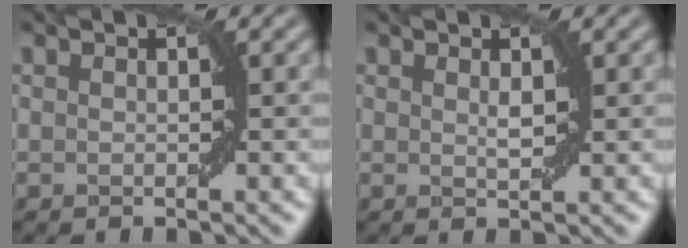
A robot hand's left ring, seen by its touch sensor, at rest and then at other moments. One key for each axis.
{"total": 0.8, "fx": 0.5, "fy": 0.1, "fz": 0.6, "tx": -0.013, "ty": -0.001, "tz": 0.009}